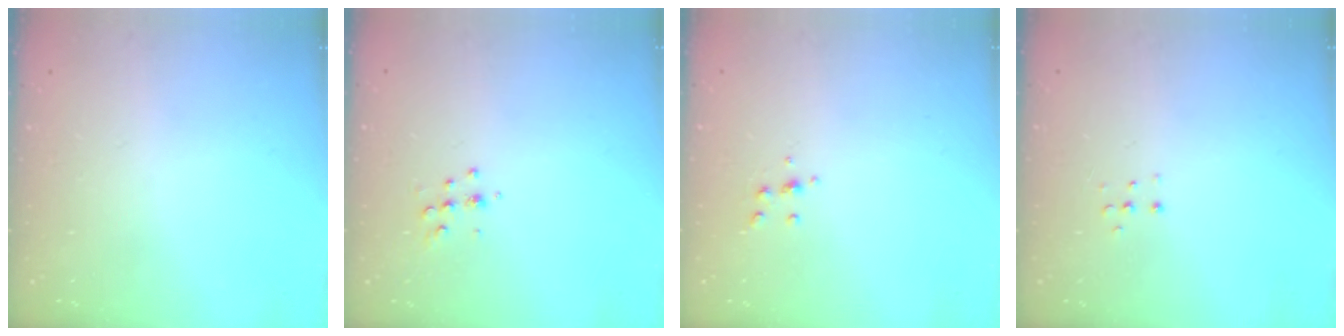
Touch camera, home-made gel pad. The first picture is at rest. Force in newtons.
{"total": 5.4, "press": 5.4, "slide": 0.6}
{"total": 4.8, "press": 4.8, "slide": 0.5}
{"total": 3.8, "press": 3.7, "slide": 0.7}